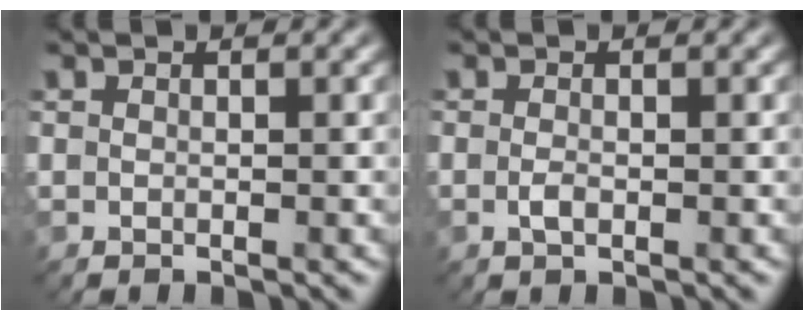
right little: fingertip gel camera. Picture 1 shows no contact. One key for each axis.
{"total": 0.8, "fx": -0.2, "fy": 0.3, "fz": 0.7, "tx": -0.015, "ty": -0.001, "tz": -0.005}